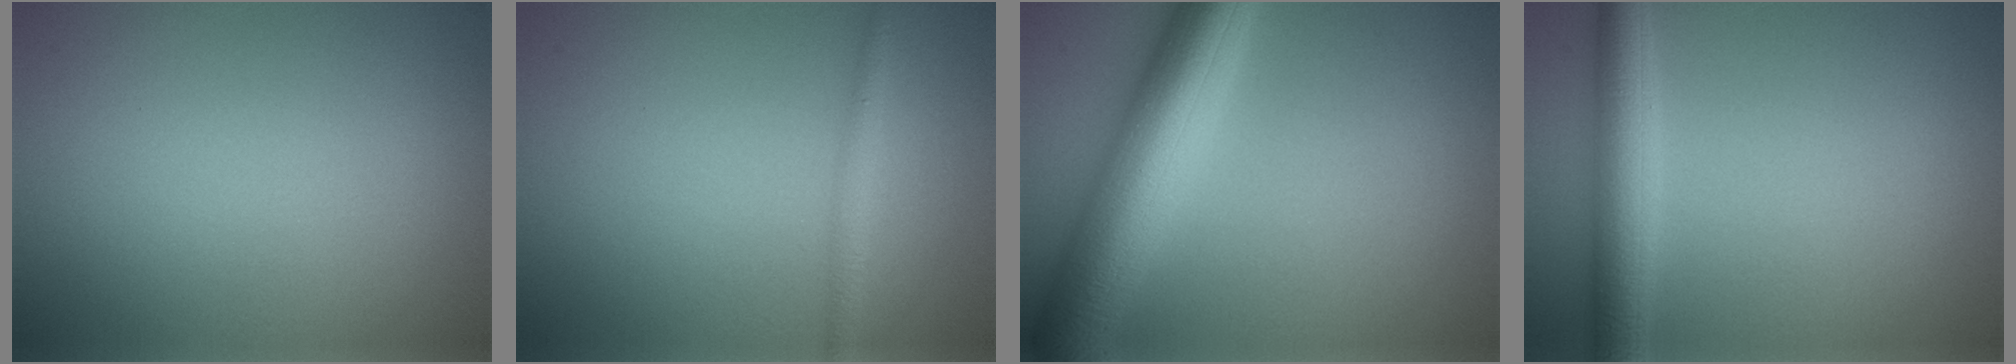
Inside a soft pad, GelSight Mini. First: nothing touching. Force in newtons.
{"total": 1.4, "press": 1.4, "slide": 0.1}
{"total": 9.4, "press": 9.4, "slide": 0.2}
{"total": 4.3, "press": 4.3, "slide": 0.1}